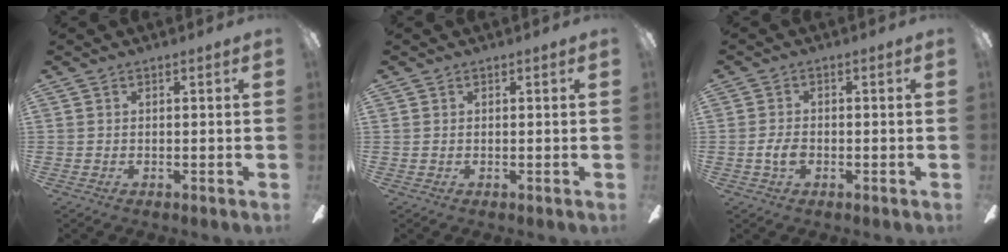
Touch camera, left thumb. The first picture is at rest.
{"total": 0.0}
{"total": 3.2, "force": [-0.9, 1.9, 2.4], "torque": [-0.054, 0.004, -0.019]}